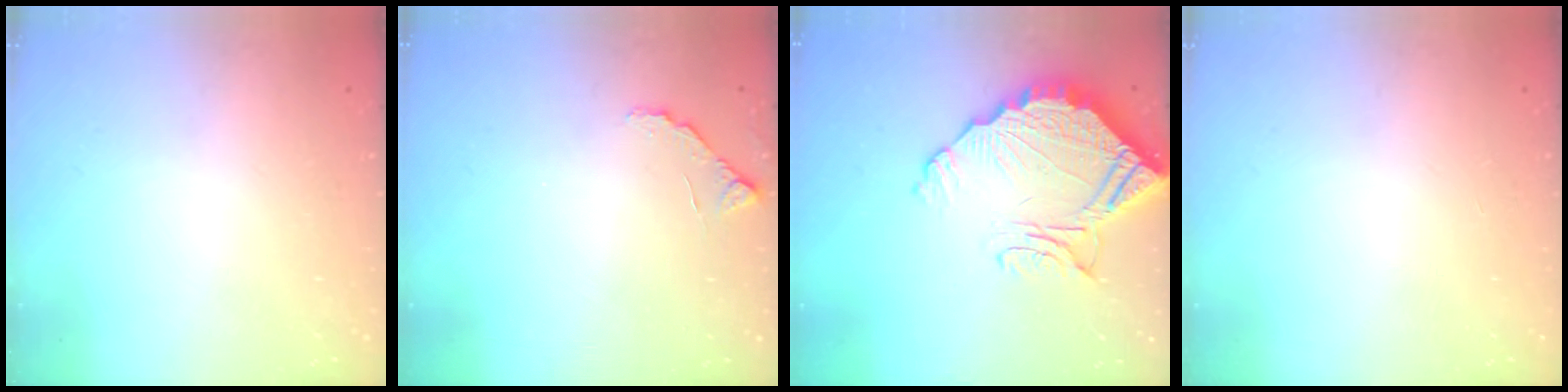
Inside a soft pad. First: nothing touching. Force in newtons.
{"total": 5.9, "press": 5.9, "slide": 0.6}
{"total": 14.2, "press": 14.1, "slide": 1.7}
{"total": 0.0}